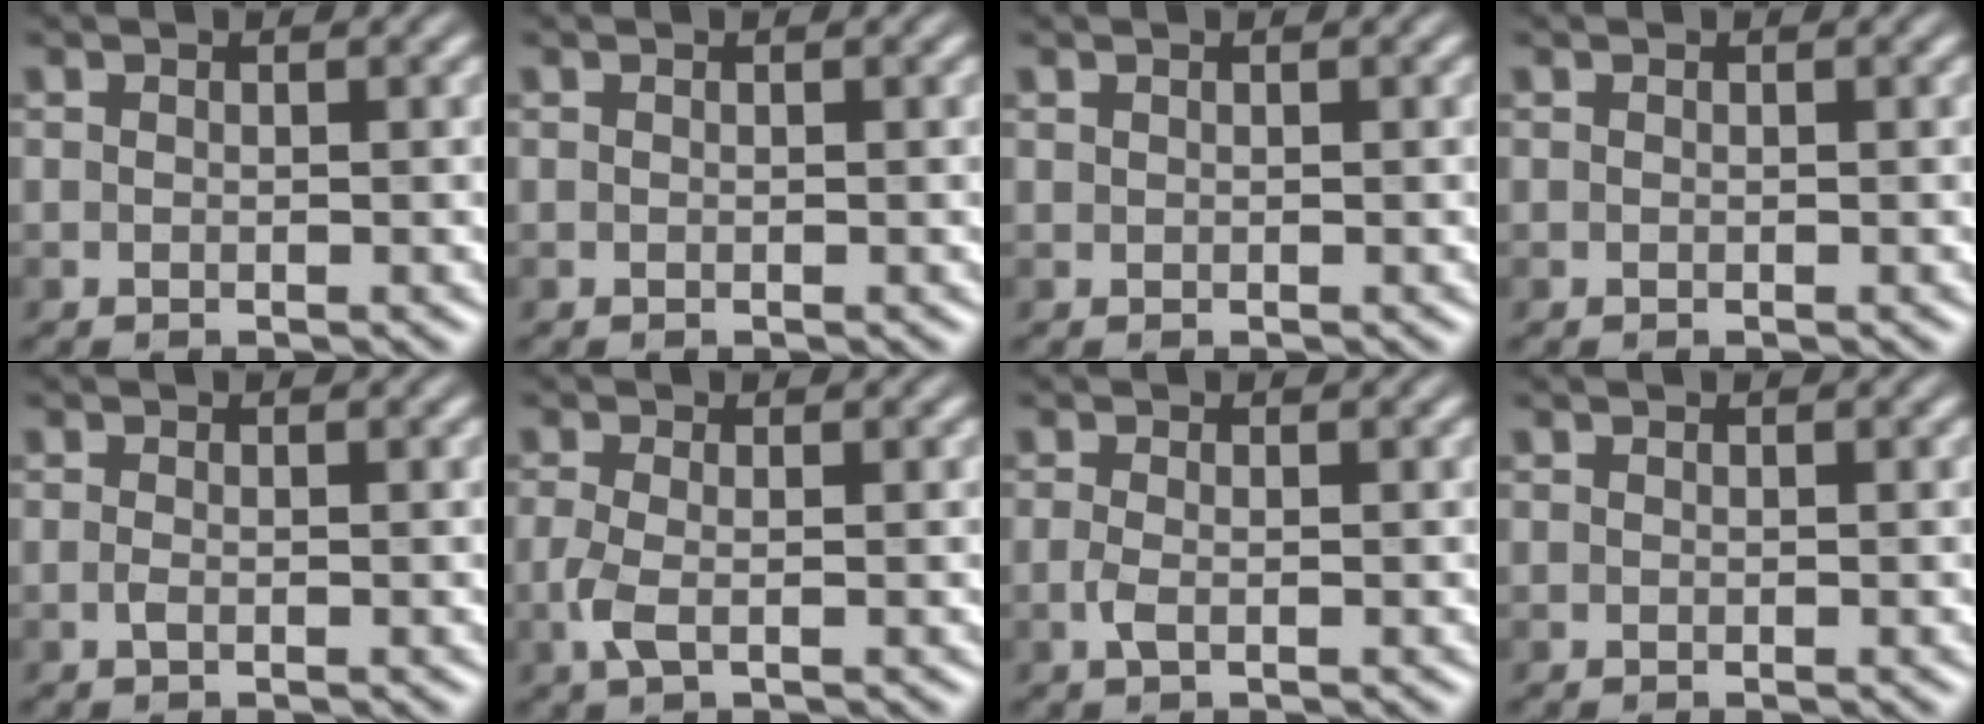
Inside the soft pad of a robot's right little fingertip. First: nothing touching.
{"total": 0.0}
{"total": 0.0}
{"total": 0.0}
{"total": 0.5, "force": [-0.3, 0.1, 0.4], "torque": [-0.012, 0.004, -0.004]}
{"total": 1.9, "force": [-0.5, 0.9, 1.6], "torque": [-0.047, 0.002, -0.008]}
{"total": 1.1, "force": [-0.4, 0.5, 0.9], "torque": [-0.025, 0.004, -0.005]}
{"total": 0.0}